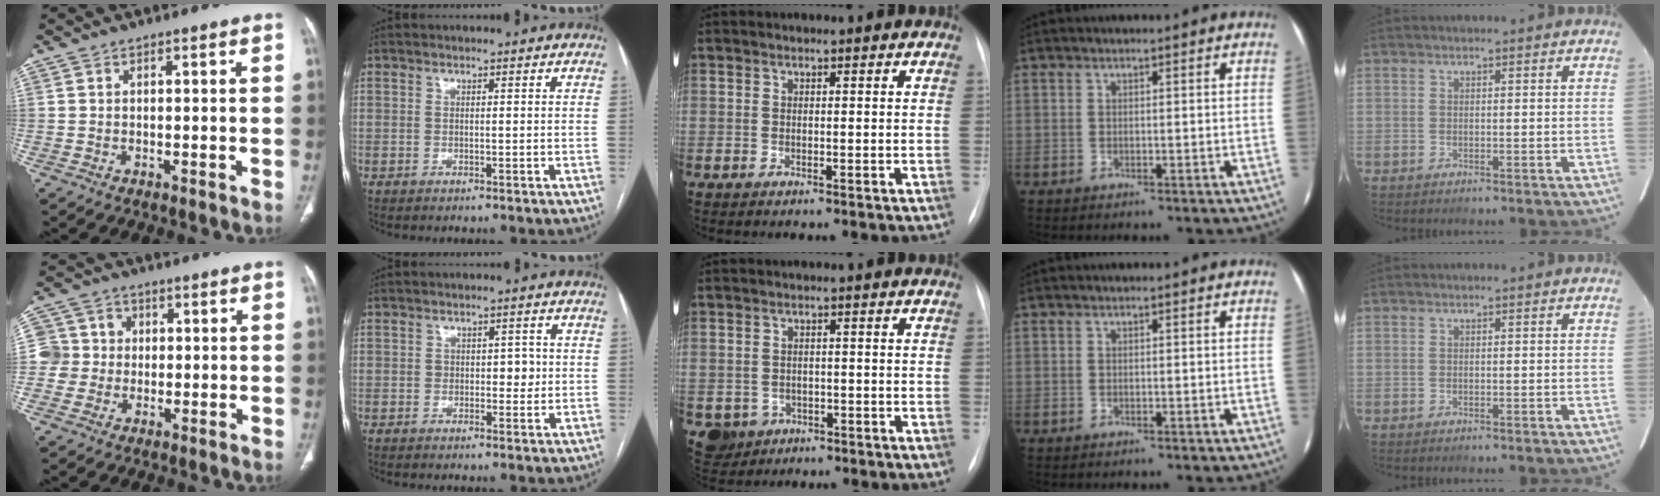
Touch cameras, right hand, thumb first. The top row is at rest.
{"thumb": {"total": 7.1, "force": [0.0, 7.0, 1.0], "torque": [0.009, 0.017, -0.004]}, "index": {"total": 2.9, "force": [0.0, 1.8, 2.2], "torque": [-0.025, 0.008, 0.001]}, "middle": {"total": 4.4, "force": [-1.9, 3.9, 0.6], "torque": [-0.009, 0.008, -0.025]}}